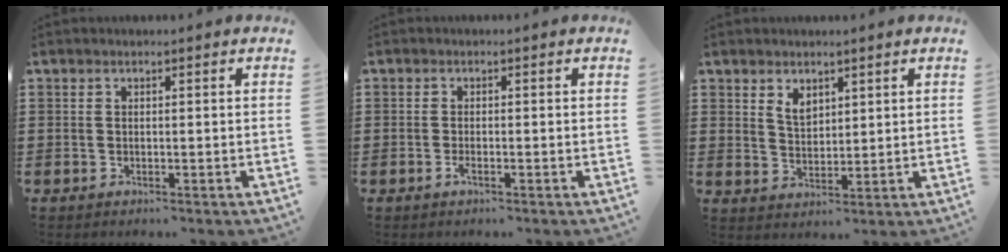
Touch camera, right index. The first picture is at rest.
{"total": 1.2, "force": [-0.8, 0.2, 0.9], "torque": [-0.026, -0.007, -0.016]}
{"total": 3.4, "force": [2.2, 2.1, 1.5], "torque": [-0.037, 0.006, 0.041]}